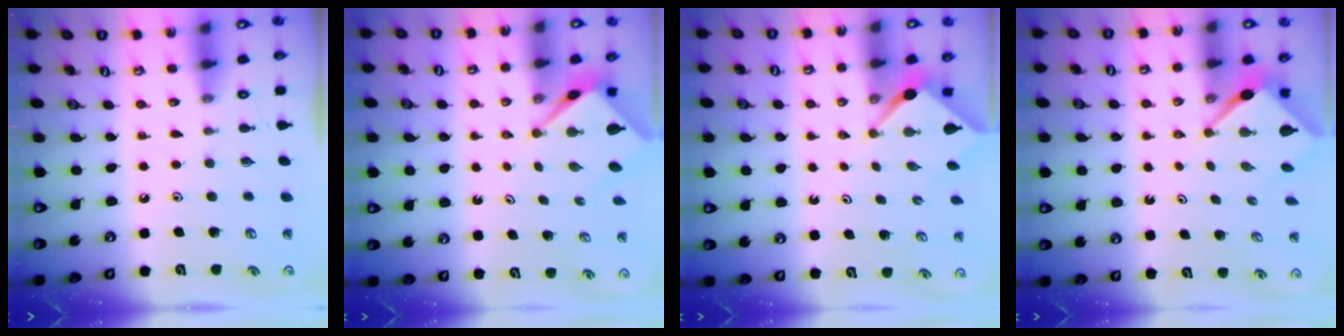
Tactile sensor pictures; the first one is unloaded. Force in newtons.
{"total": 2.6, "press": 2.6, "slide": 0.1}
{"total": 2.3, "press": 2.3, "slide": 0.2}
{"total": 3.0, "press": 3.0, "slide": 0.2}